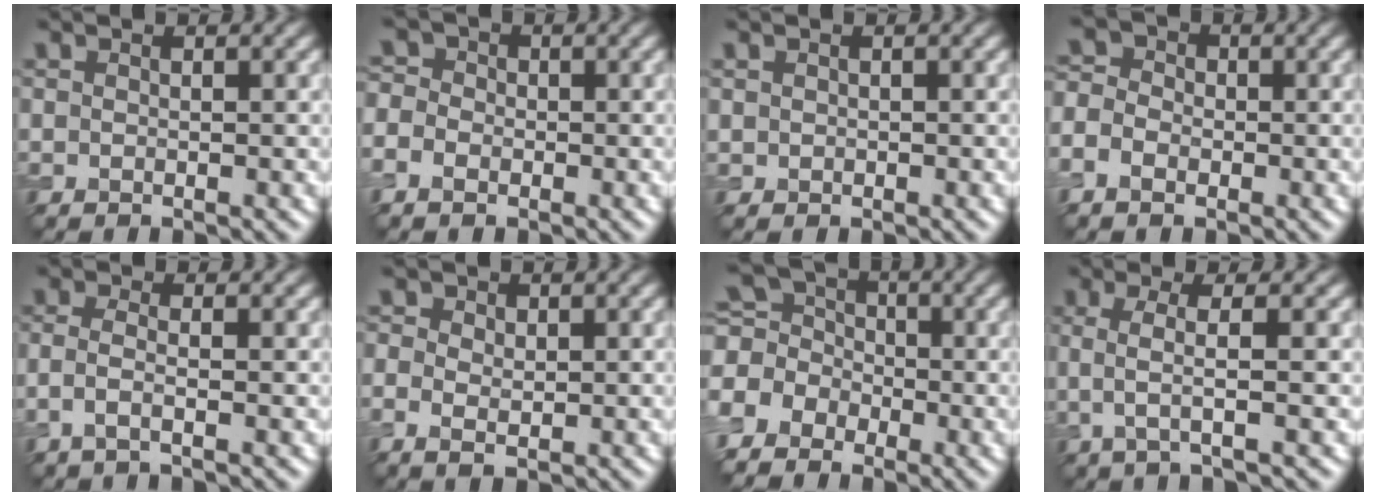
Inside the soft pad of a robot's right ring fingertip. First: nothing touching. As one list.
[{"total": 3.6, "force": [-1.2, 3.1, 1.4], "torque": [-0.016, 0.009, -0.041]}, {"total": 0.6, "force": [0.1, 0.6, 0.0], "torque": [0.004, -0.002, 0.000]}, {"total": 3.8, "force": [-1.4, 3.1, 1.7], "torque": [-0.024, 0.005, -0.037]}, {"total": 1.9, "force": [-0.7, 0.6, 1.7], "torque": [-0.037, -0.004, -0.022]}, {"total": 2.4, "force": [0.2, 1.8, 1.5], "torque": [-0.028, 0.005, 0.000]}, {"total": 5.4, "force": [-1.9, 4.4, 2.3], "torque": [-0.048, 0.008, -0.041]}, {"total": 3.0, "force": [0.0, 0.7, 2.9], "torque": [-0.055, -0.001, -0.004]}]